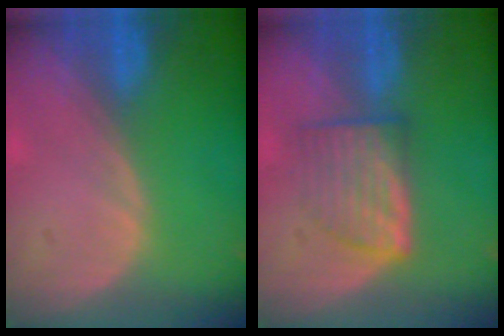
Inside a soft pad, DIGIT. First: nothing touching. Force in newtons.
{"total": 6.2, "press": 6.0, "slide": 1.8}